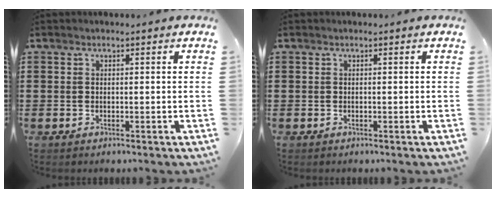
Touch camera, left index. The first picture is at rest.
{"total": 0.0}